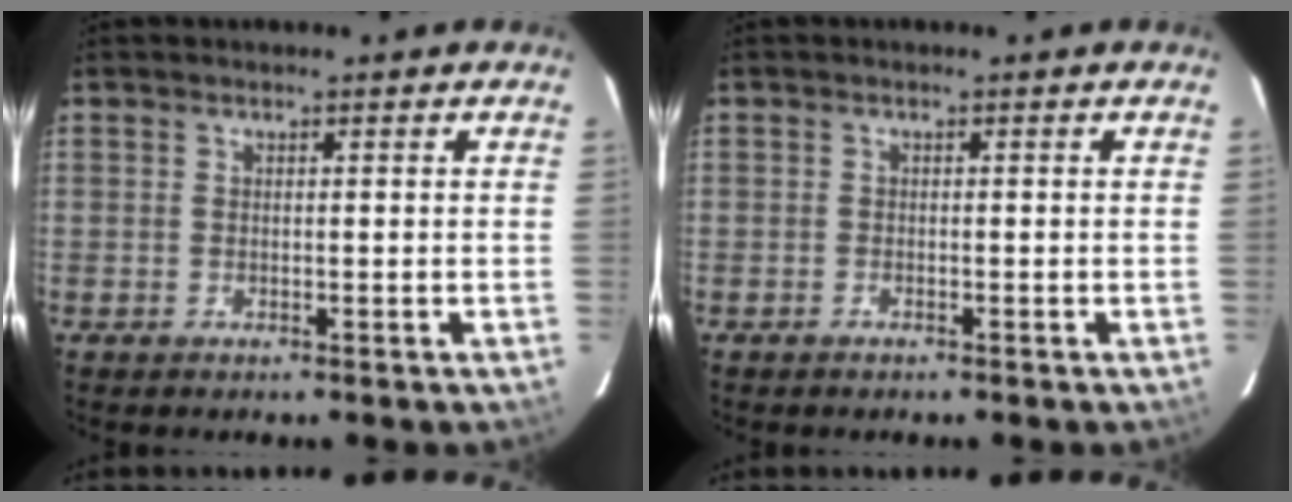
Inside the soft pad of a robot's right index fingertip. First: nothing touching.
{"total": 0.6, "force": [-0.6, 0.3, 0.1], "torque": [-0.003, 0.002, -0.011]}